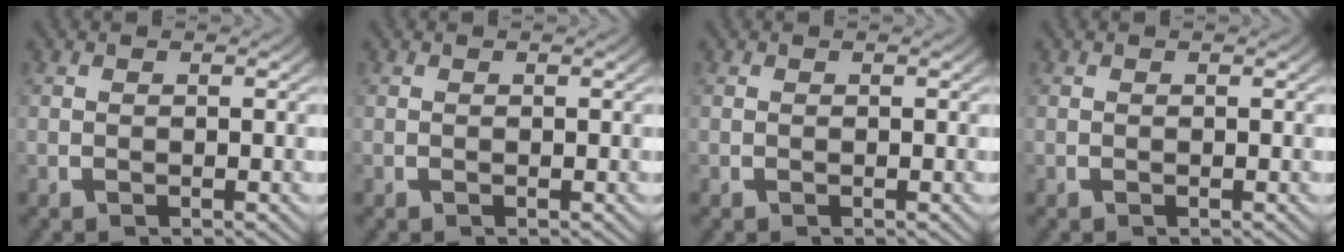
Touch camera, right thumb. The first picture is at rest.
{"total": 0.0}
{"total": 0.0}
{"total": 0.0}